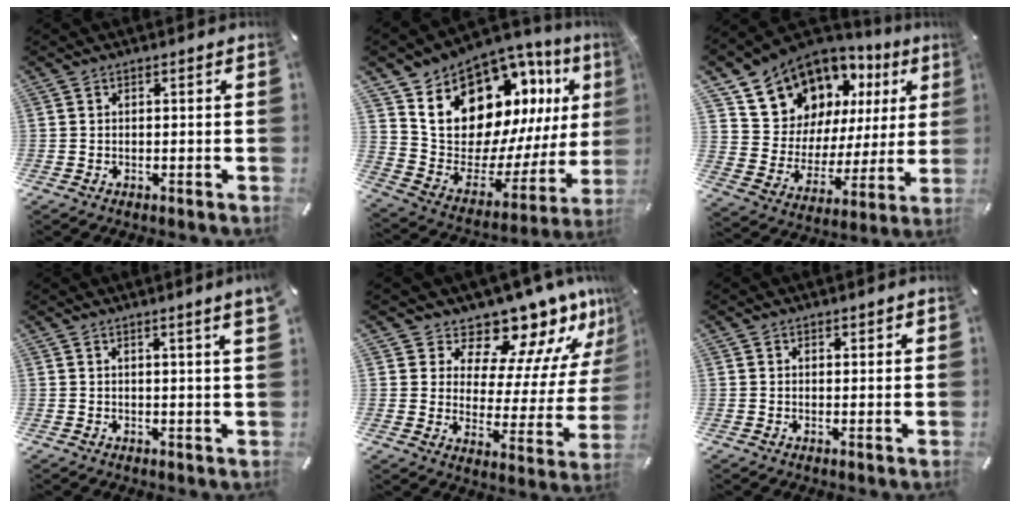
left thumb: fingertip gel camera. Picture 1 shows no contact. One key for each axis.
{"total": 17.1, "fx": 9.2, "fy": 11.9, "fz": 8.1, "tx": -0.125, "ty": -0.092, "tz": 0.180}
{"total": 13.1, "fx": 9.8, "fy": 8.6, "fz": 1.6, "tx": -0.046, "ty": -0.098, "tz": 0.186}
{"total": 3.1, "fx": 1.6, "fy": -0.1, "fz": 2.6, "tx": -0.051, "ty": -0.003, "tz": 0.028}
{"total": 13.3, "fx": 12.0, "fy": 5.0, "fz": 2.7, "tx": -0.046, "ty": -0.127, "tz": 0.202}
{"total": 1.3, "fx": 0.8, "fy": 1.0, "fz": 0.2, "tx": 0.004, "ty": 0.000, "tz": 0.012}